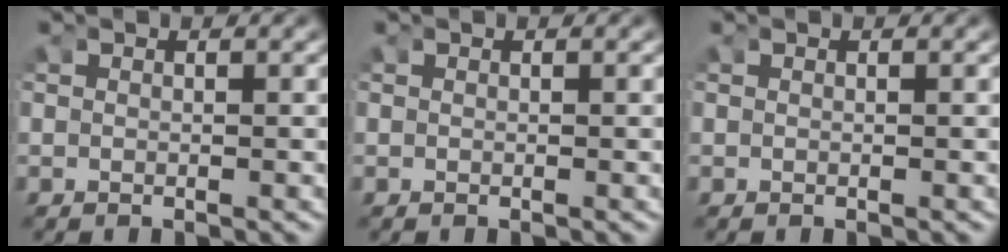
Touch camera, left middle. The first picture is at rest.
{"total": 0.0}
{"total": 0.0}